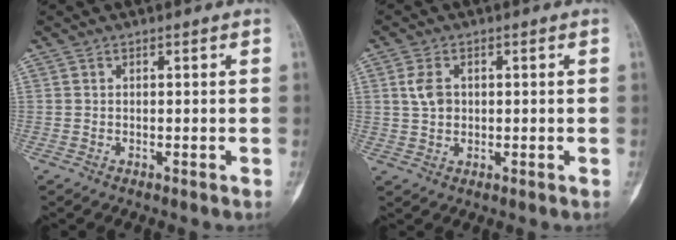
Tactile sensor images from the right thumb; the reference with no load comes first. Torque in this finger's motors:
{"motor_torque": [-0.08, 0.56, 0.54, 0.05, 0.11]}